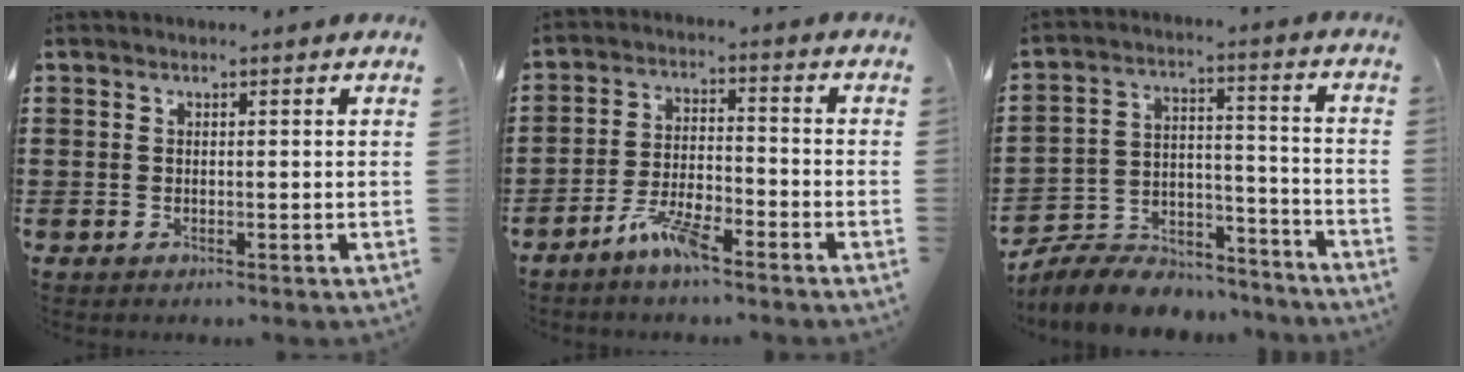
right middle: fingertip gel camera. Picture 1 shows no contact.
{"total": 5.9, "force": [-4.4, 1.2, 3.8], "torque": [-0.089, 0.000, -0.086]}
{"total": 7.9, "force": [-7.5, 2.2, 1.3], "torque": [-0.029, 0.016, -0.148]}